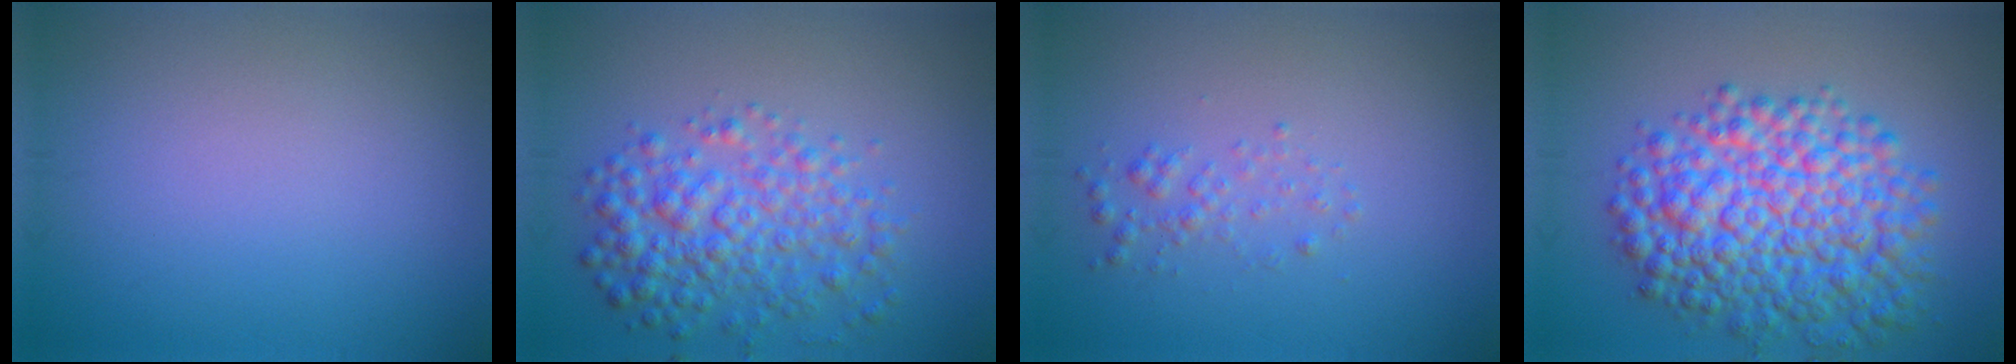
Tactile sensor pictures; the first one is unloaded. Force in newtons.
{"total": 5.3, "press": 5.3, "slide": 0.1}
{"total": 1.3, "press": 1.3, "slide": 0.0}
{"total": 9.7, "press": 9.7, "slide": 0.2}